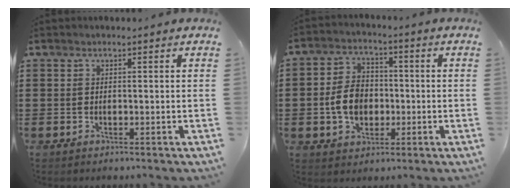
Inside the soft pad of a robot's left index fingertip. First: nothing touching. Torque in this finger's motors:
{"motor_torque": [1.57, 0.57, 0.78, 0.10]}